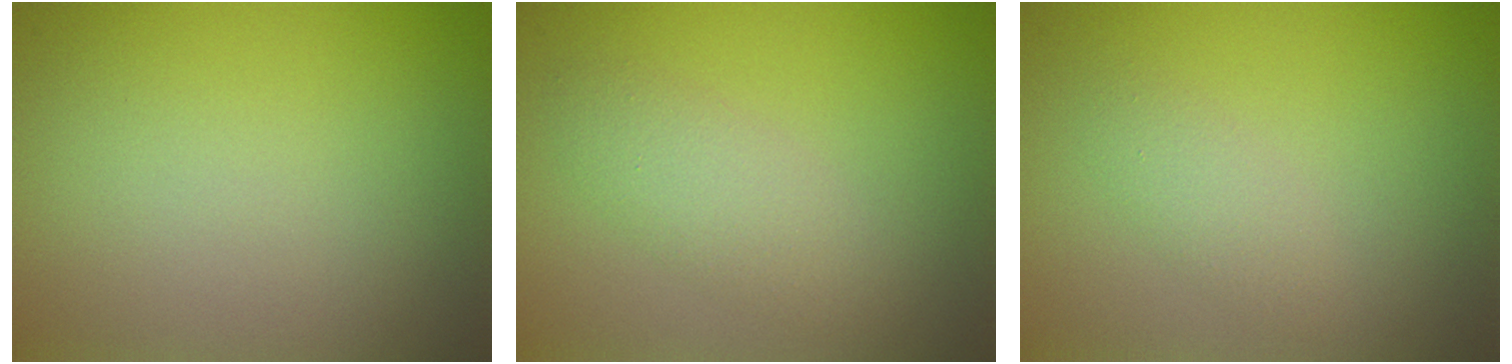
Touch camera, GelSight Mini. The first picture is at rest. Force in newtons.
{"total": 2.4, "press": 2.4, "slide": 0.1}
{"total": 1.4, "press": 1.4, "slide": 0.1}